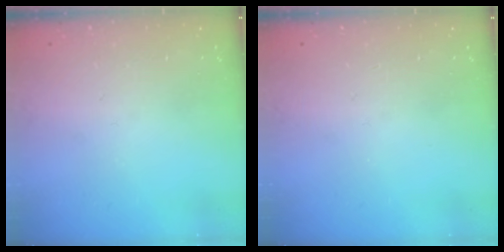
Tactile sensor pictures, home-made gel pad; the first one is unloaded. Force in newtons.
{"total": 0.0}